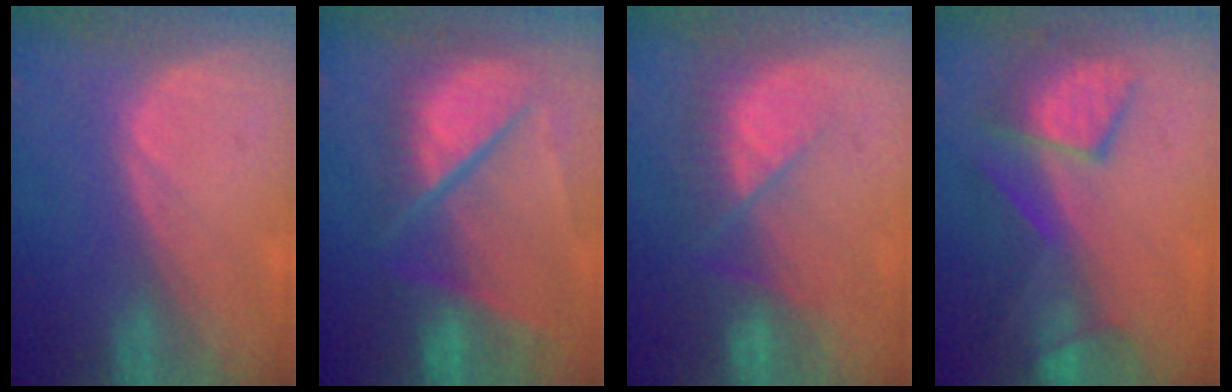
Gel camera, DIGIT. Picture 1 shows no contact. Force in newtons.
{"total": 10.9, "press": 9.0, "slide": 6.2}
{"total": 7.8, "press": 7.1, "slide": 3.1}
{"total": 8.8, "press": 8.2, "slide": 3.2}